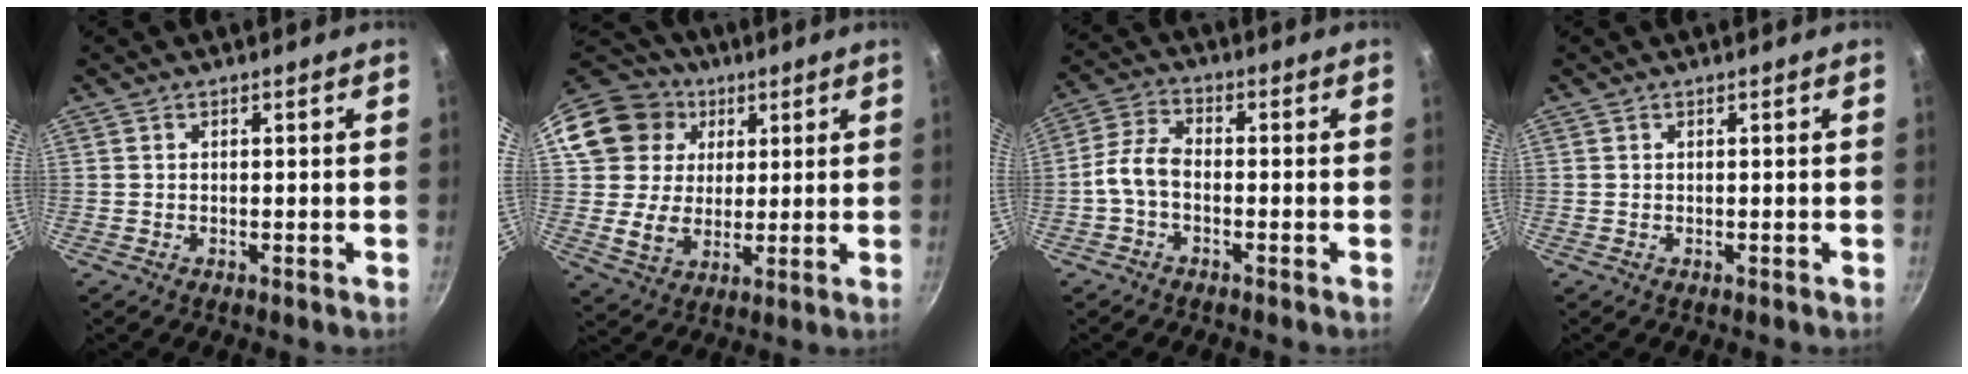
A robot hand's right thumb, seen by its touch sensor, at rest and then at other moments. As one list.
[{"total": 16.6, "force": [5.7, 14.3, 6.2], "torque": [-0.100, 0.010, 0.104]}, {"total": 5.6, "force": [-1.8, 3.2, 4.2], "torque": [-0.088, 0.031, -0.046]}, {"total": 0.0}]